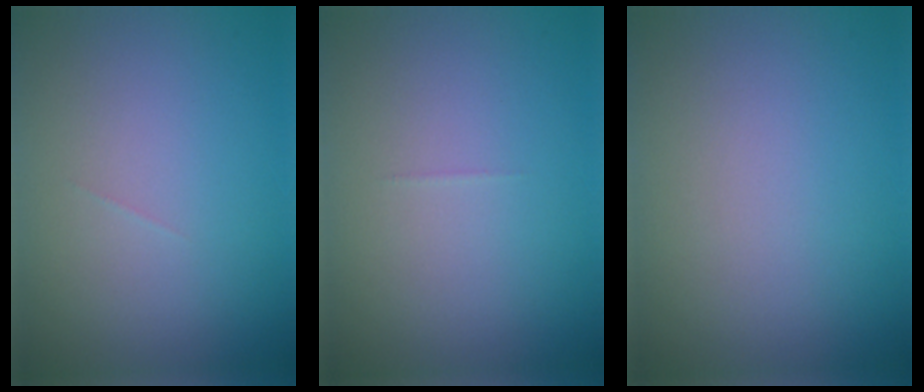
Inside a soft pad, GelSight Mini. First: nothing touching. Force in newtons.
{"total": 0.0}
{"total": 0.0}